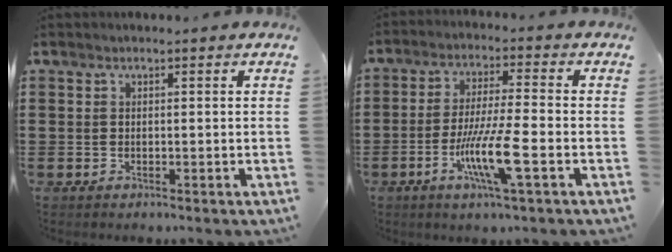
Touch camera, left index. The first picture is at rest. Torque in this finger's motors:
{"motor_torque": [1.51, 0.63, 0.93, 0.21]}